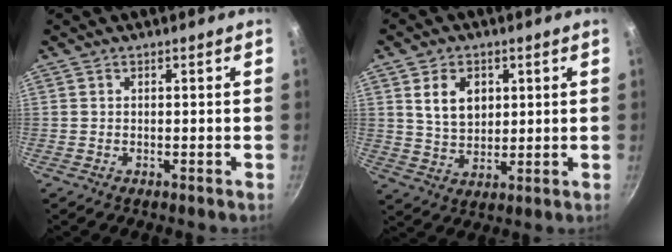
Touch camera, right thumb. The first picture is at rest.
{"total": 8.1, "force": [2.5, 5.8, 5.0], "torque": [-0.067, -0.014, 0.051]}